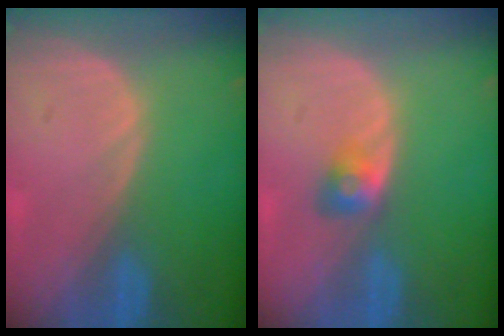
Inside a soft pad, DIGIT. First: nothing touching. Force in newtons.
{"total": 2.9, "press": 2.4, "slide": 1.5}